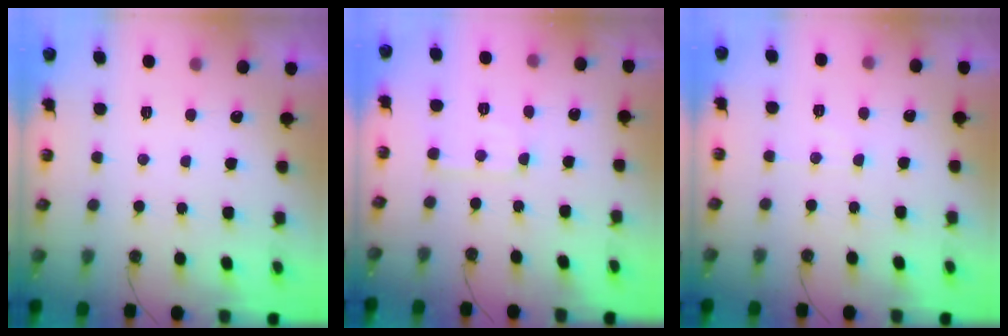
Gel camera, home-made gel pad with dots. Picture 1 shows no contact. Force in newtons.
{"total": 5.6, "press": 5.6, "slide": 0.4}
{"total": 3.8, "press": 3.7, "slide": 0.6}